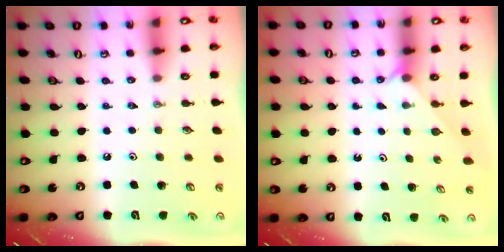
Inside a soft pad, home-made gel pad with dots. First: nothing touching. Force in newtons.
{"total": 1.8, "press": 1.8, "slide": 0.2}